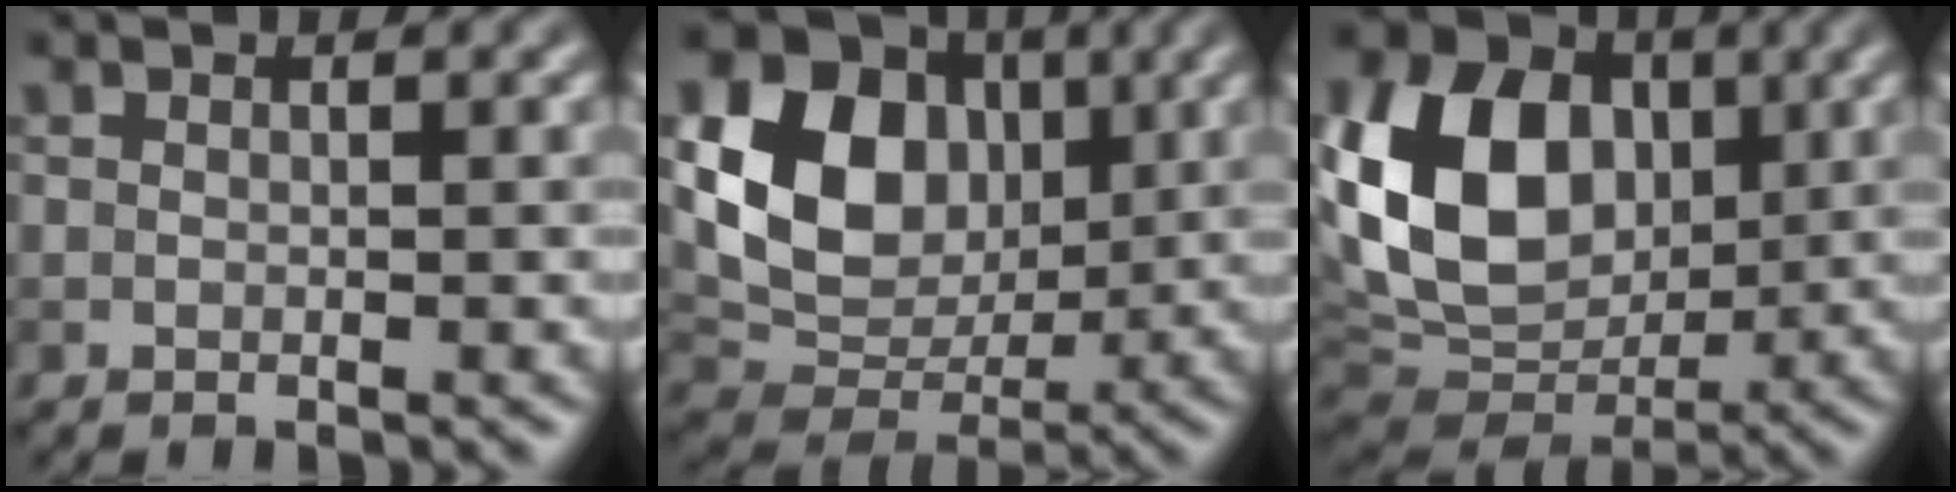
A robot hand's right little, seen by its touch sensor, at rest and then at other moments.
{"total": 10.3, "force": [1.9, 7.9, 6.4], "torque": [-0.121, -0.002, 0.027]}
{"total": 12.2, "force": [1.7, 9.1, 8.0], "torque": [-0.165, 0.008, 0.021]}